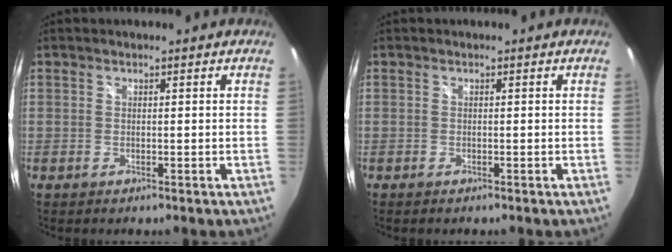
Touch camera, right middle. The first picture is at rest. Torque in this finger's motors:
{"motor_torque": [-0.35, -0.02, -0.02, 0.01]}